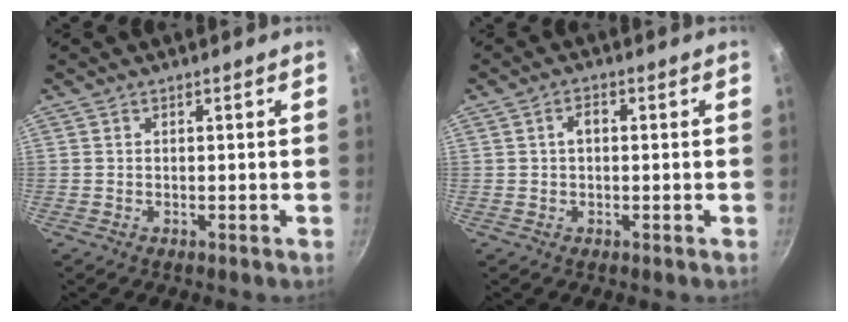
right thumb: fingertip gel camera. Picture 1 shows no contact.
{"total": 2.3, "force": [0.2, 1.4, 1.8], "torque": [-0.027, 0.010, 0.002]}